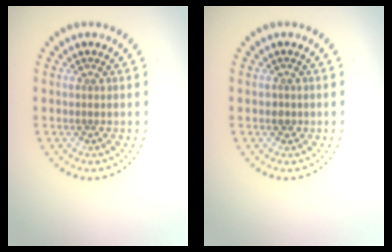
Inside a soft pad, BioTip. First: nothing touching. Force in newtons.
{"total": 0.8, "press": 0.7, "slide": 0.4}